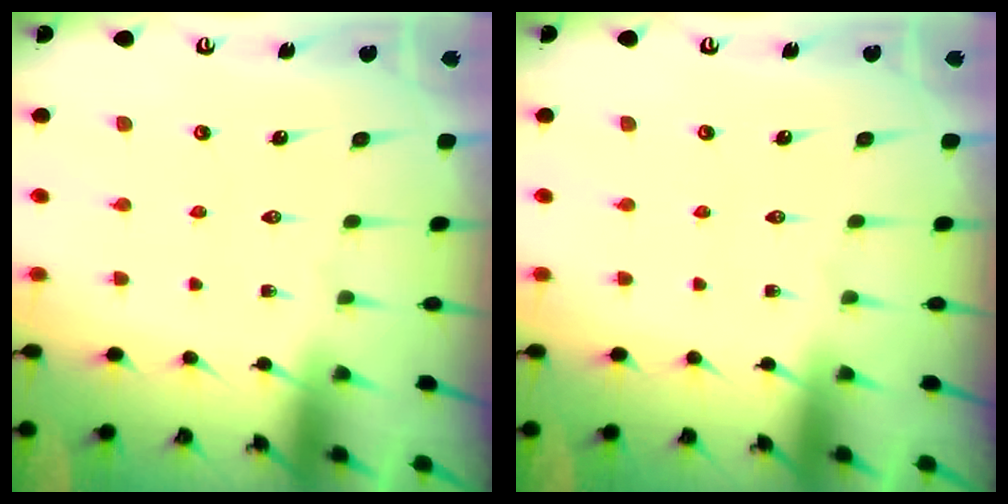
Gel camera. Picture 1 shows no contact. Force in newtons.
{"total": 0.0}